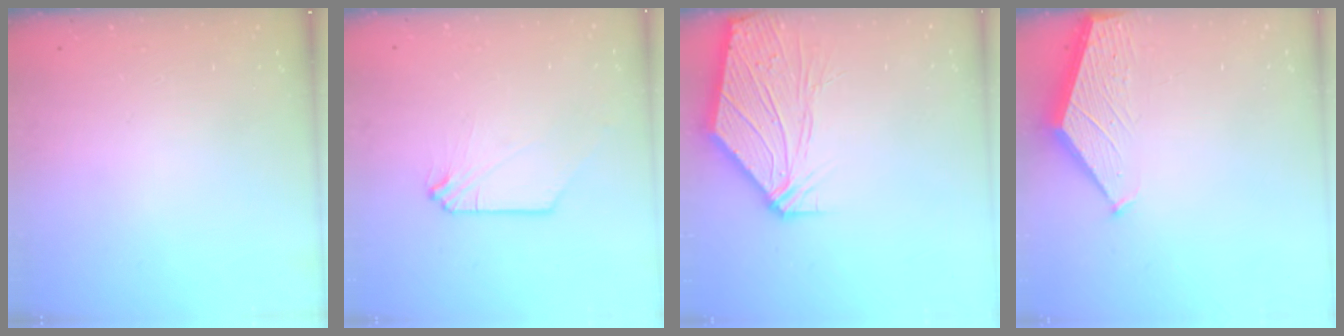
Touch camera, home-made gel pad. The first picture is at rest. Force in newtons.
{"total": 0.0}
{"total": 12.0, "press": 11.9, "slide": 1.6}
{"total": 1.8, "press": 1.8, "slide": 0.2}